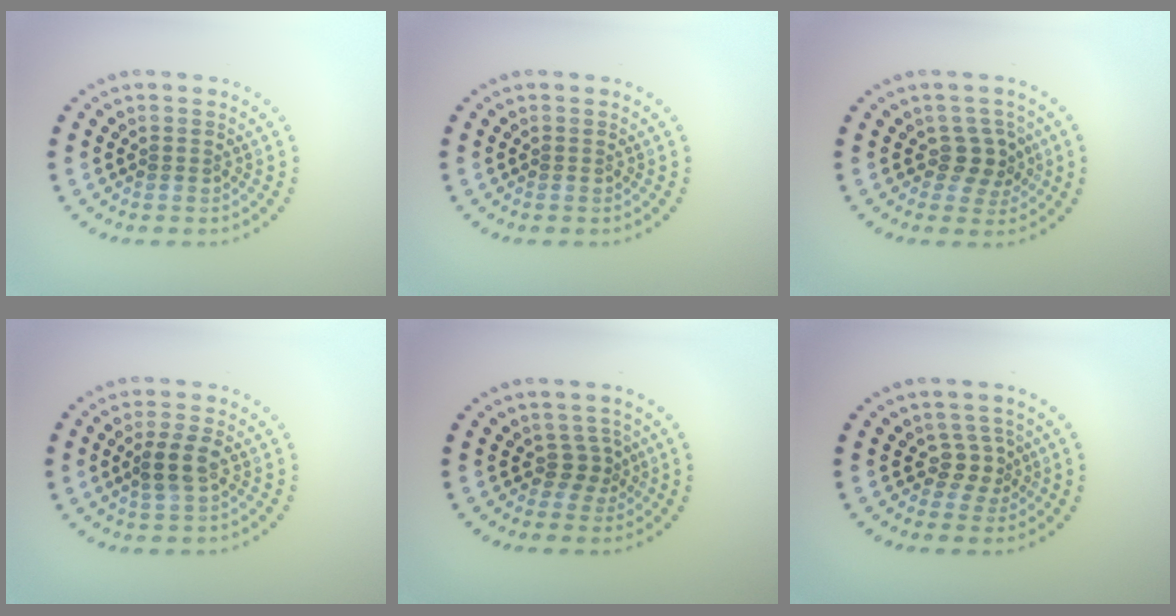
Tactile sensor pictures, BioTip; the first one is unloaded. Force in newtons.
{"total": 0.0}
{"total": 2.7, "press": 2.4, "slide": 1.3}
{"total": 2.6, "press": 2.5, "slide": 0.9}
{"total": 2.0, "press": 1.3, "slide": 1.5}
{"total": 2.1, "press": 1.5, "slide": 1.5}